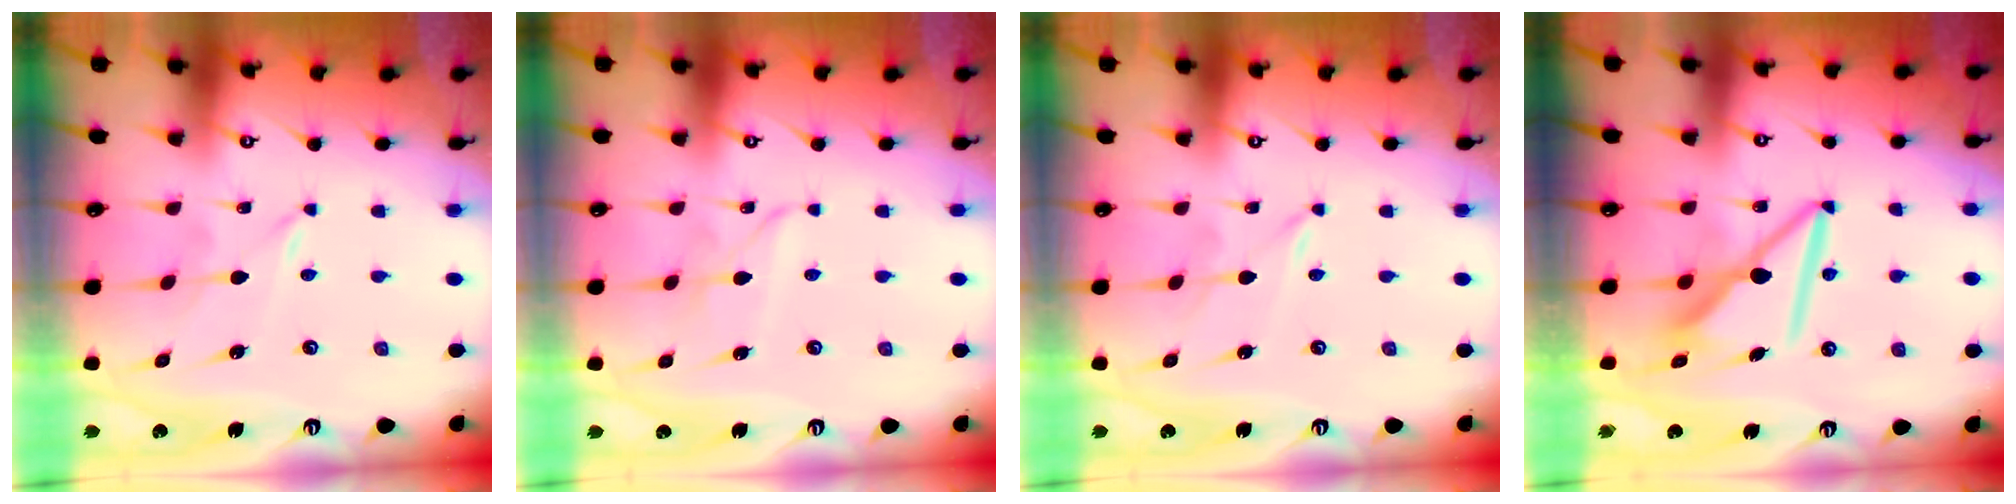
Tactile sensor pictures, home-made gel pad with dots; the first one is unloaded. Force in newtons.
{"total": 2.6, "press": 2.6, "slide": 0.1}
{"total": 0.0}
{"total": 10.2, "press": 10.1, "slide": 1.1}